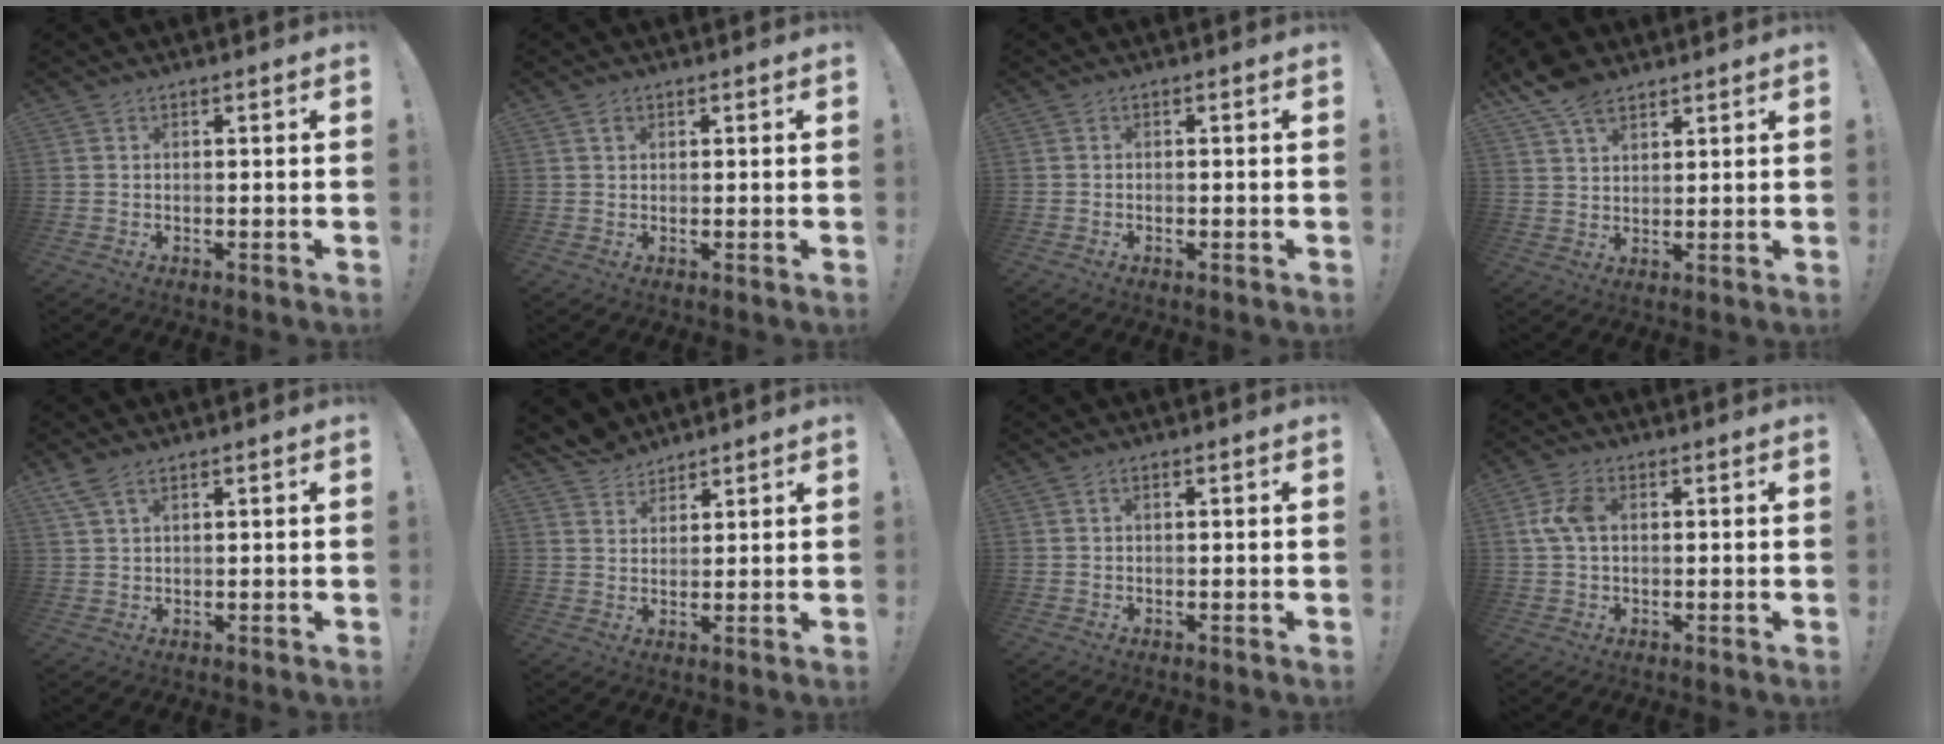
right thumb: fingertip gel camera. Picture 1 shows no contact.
{"total": 1.5, "force": [1.0, 1.1, 0.5], "torque": [0.004, -0.004, 0.015]}
{"total": 0.5, "force": [-0.4, 0.4, 0.1], "torque": [-0.006, 0.003, -0.005]}
{"total": 8.6, "force": [6.1, 4.6, 3.9], "torque": [-0.060, -0.032, 0.117]}
{"total": 4.4, "force": [3.1, 1.9, 2.6], "torque": [-0.056, -0.006, 0.060]}
{"total": 6.1, "force": [5.3, 2.9, 0.6], "torque": [-0.016, -0.035, 0.105]}
{"total": 0.6, "force": [0.2, 0.4, 0.5], "torque": [-0.002, -0.001, 0.001]}
{"total": 7.7, "force": [1.3, 5.1, 5.6], "torque": [-0.114, 0.012, 0.029]}